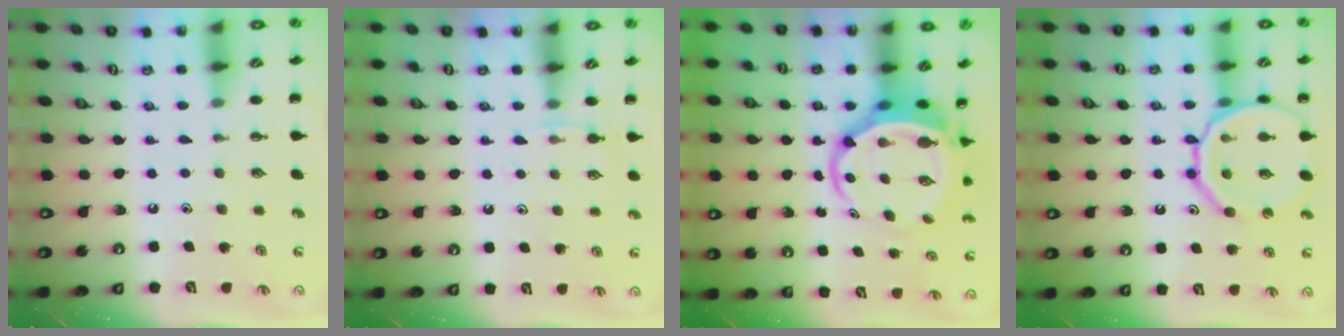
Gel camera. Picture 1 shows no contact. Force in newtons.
{"total": 4.4, "press": 4.2, "slide": 1.4}
{"total": 8.5, "press": 8.1, "slide": 2.4}
{"total": 16.7, "press": 16.6, "slide": 1.9}